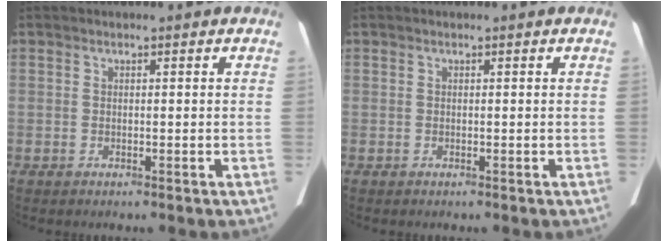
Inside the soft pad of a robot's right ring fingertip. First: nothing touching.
{"total": 0.0}